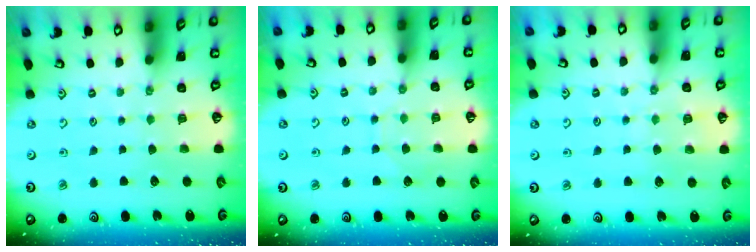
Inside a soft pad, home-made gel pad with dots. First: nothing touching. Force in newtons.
{"total": 5.8, "press": 5.8, "slide": 0.6}
{"total": 7.0, "press": 7.0, "slide": 0.5}